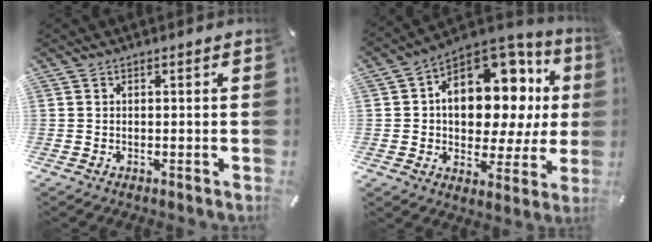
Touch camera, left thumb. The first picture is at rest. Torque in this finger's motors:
{"motor_torque": [1.60, 1.58, 0.65, -0.21, 0.61]}